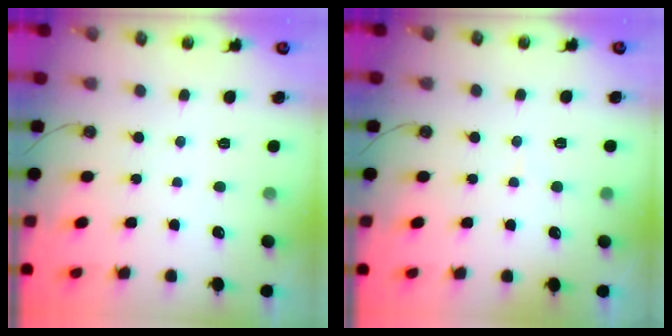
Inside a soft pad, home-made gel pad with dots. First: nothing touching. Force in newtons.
{"total": 4.8, "press": 4.8, "slide": 0.4}